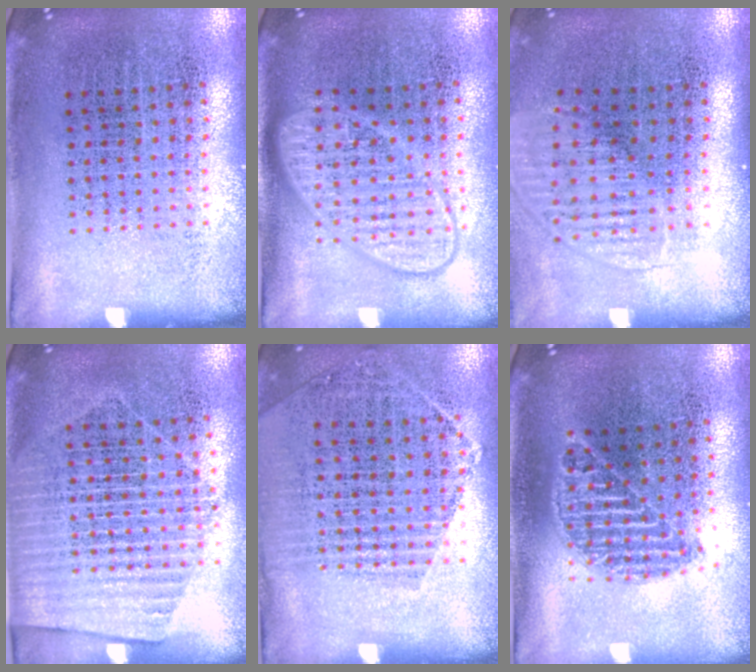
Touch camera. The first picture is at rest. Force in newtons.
{"total": 2.9, "press": 2.8, "slide": 0.4}
{"total": 1.3, "press": 1.1, "slide": 0.7}
{"total": 1.6, "press": 1.4, "slide": 0.8}
{"total": 1.4, "press": 1.4, "slide": 0.4}
{"total": 1.2, "press": 1.1, "slide": 0.4}